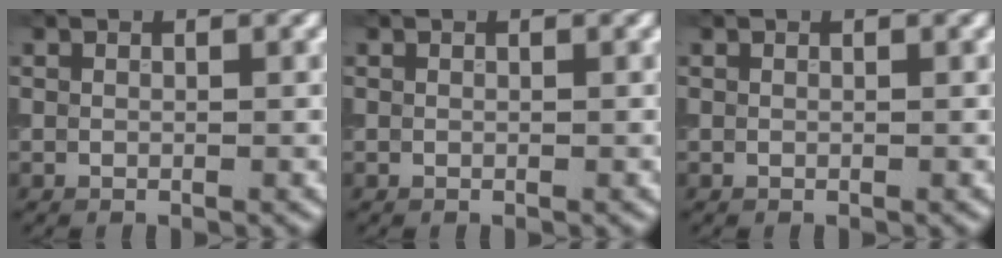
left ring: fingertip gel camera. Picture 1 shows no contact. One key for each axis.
{"total": 0.0}
{"total": 0.0}